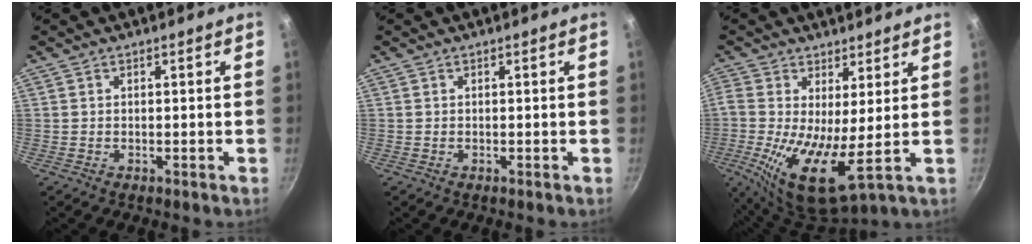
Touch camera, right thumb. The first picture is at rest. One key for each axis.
{"total": 0.0}
{"total": 10.8, "fx": 0.4, "fy": 4.0, "fz": 10.1, "tx": -0.200, "ty": -0.025, "tz": -0.002}